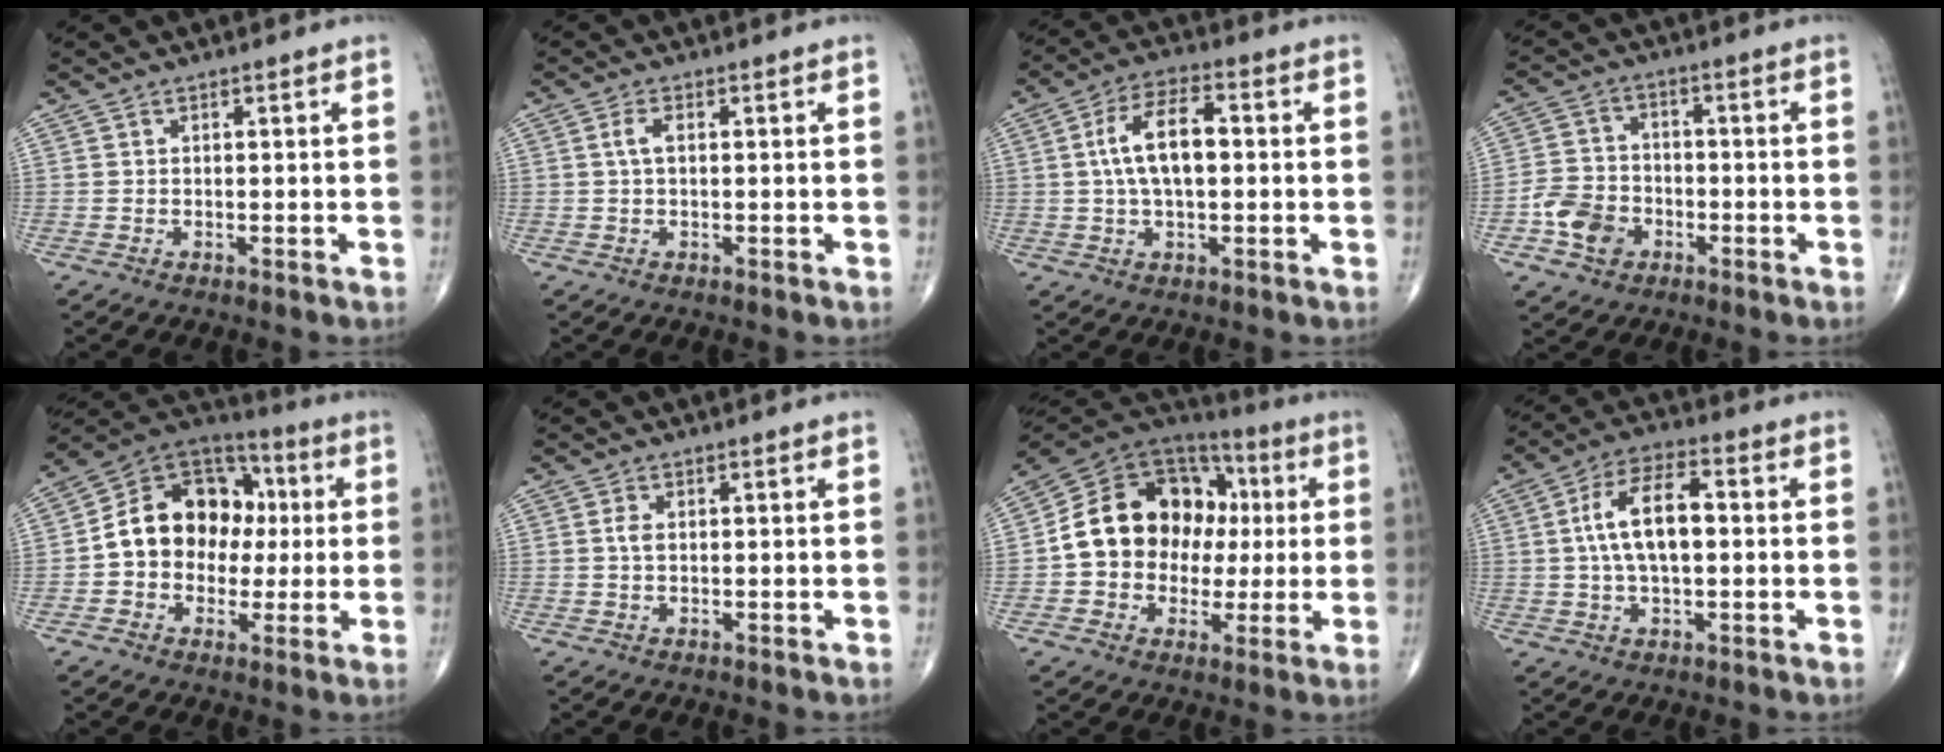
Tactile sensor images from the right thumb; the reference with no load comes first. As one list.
[{"total": 2.3, "force": [0.4, 0.9, 2.0], "torque": [-0.044, 0.007, 0.007]}, {"total": 10.4, "force": [0.9, 4.9, 9.2], "torque": [-0.167, 0.020, 0.011]}, {"total": 8.0, "force": [-3.3, 6.2, 3.8], "torque": [-0.053, 0.020, -0.061]}, {"total": 16.2, "force": [0.3, 12.9, 9.7], "torque": [-0.116, 0.037, -0.005]}, {"total": 2.1, "force": [0.3, 1.1, 1.7], "torque": [-0.036, 0.003, 0.004]}, {"total": 18.9, "force": [0.9, 15.0, 11.6], "torque": [-0.151, 0.041, 0.016]}, {"total": 11.5, "force": [0.9, 5.4, 10.1], "torque": [-0.182, 0.022, 0.010]}]